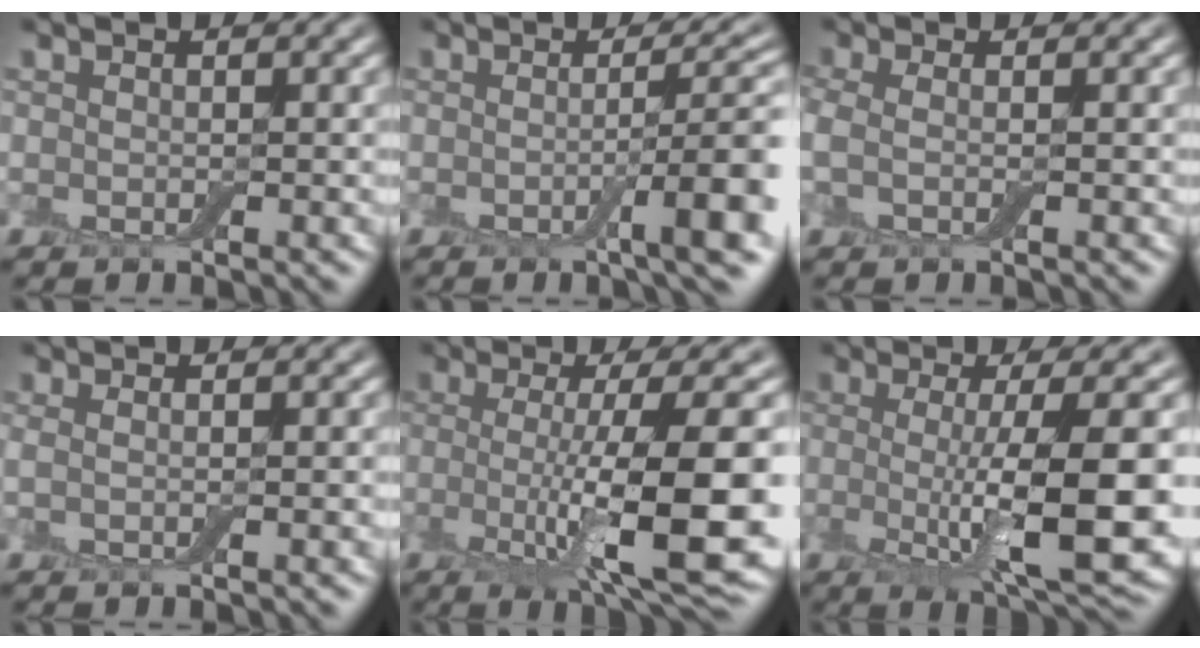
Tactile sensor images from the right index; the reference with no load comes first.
{"total": 5.9, "force": [-1.2, 1.1, 5.7], "torque": [-0.076, 0.002, -0.022]}
{"total": 1.8, "force": [0.0, 0.7, 1.7], "torque": [-0.040, 0.001, -0.008]}
{"total": 1.9, "force": [0.1, 0.5, 1.8], "torque": [-0.029, 0.002, -0.005]}
{"total": 10.9, "force": [-1.6, 2.5, 10.5], "torque": [-0.158, -0.017, -0.027]}
{"total": 9.5, "force": [-0.8, 2.2, 9.2], "torque": [-0.135, -0.016, -0.010]}